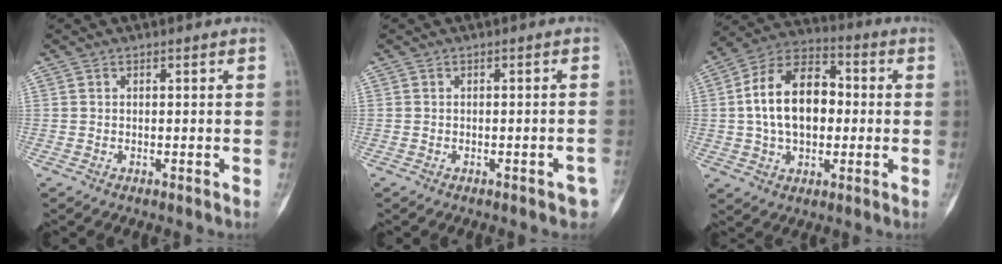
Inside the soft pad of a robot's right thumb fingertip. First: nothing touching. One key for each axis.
{"total": 2.9, "fx": -1.8, "fy": 1.0, "fz": 2.1, "tx": -0.018, "ty": 0.020, "tz": -0.018}
{"total": 16.6, "fx": 0.8, "fy": 10.7, "fz": 12.7, "tx": -0.198, "ty": 0.028, "tz": 0.006}